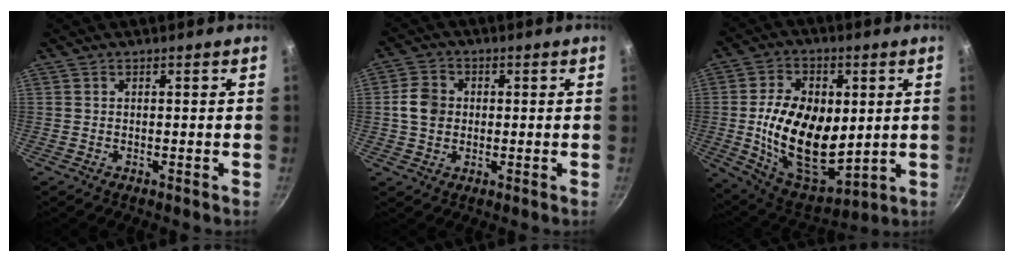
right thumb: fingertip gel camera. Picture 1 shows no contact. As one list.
[{"total": 5.9, "force": [0.2, 4.9, 3.2], "torque": [-0.043, 0.008, -0.005]}, {"total": 21.0, "force": [0.4, 13.0, 16.5], "torque": [-0.264, -0.019, 0.021]}]